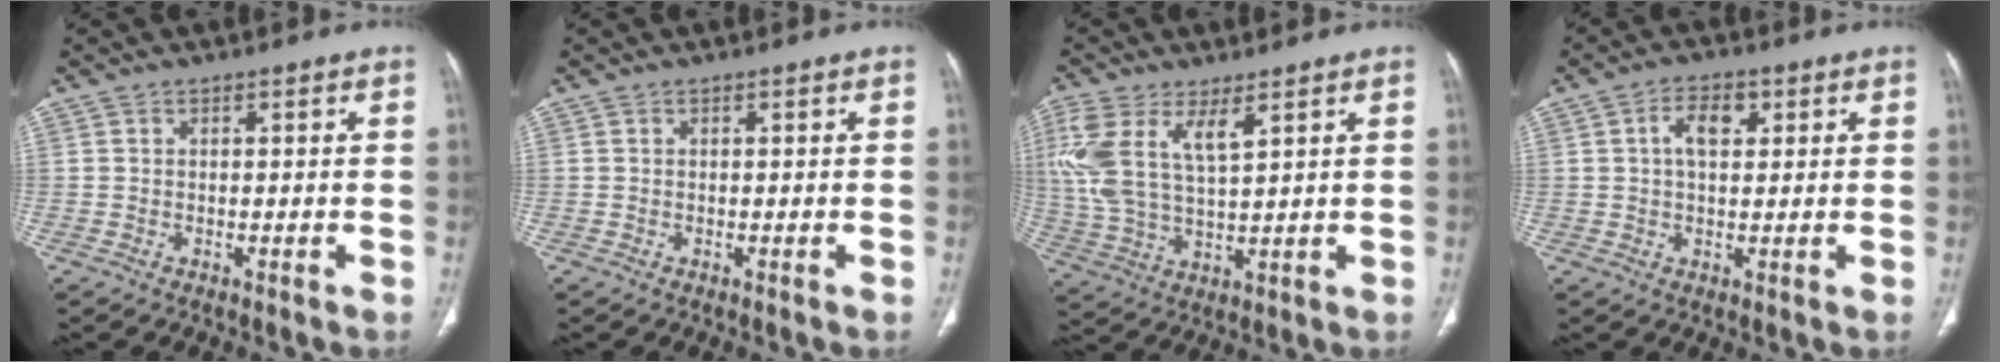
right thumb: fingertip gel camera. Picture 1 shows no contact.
{"total": 0.0}
{"total": 12.5, "force": [5.5, 5.3, 9.9], "torque": [-0.227, -0.010, 0.119]}
{"total": 5.5, "force": [1.7, 3.2, 4.1], "torque": [-0.060, 0.005, 0.026]}